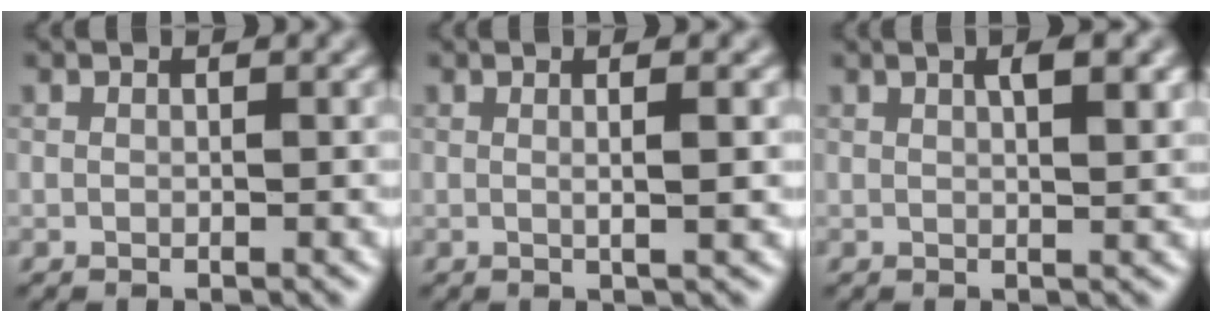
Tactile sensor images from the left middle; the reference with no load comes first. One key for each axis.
{"total": 2.0, "fx": -0.1, "fy": 0.3, "fz": 2.0, "tx": -0.031, "ty": 0.007, "tz": 0.000}
{"total": 2.6, "fx": 0.8, "fy": 0.7, "fz": 2.4, "tx": -0.024, "ty": 0.010, "tz": 0.012}